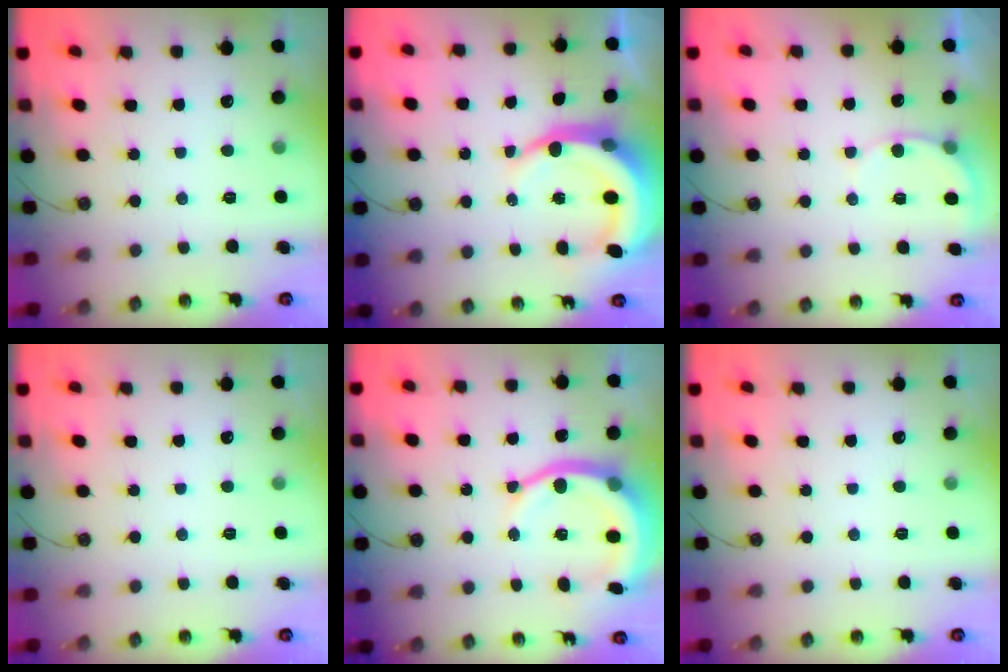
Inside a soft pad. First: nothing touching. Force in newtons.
{"total": 9.1, "press": 9.0, "slide": 1.2}
{"total": 4.9, "press": 4.9, "slide": 0.5}
{"total": 0.0}
{"total": 12.6, "press": 12.4, "slide": 2.2}
{"total": 0.0}